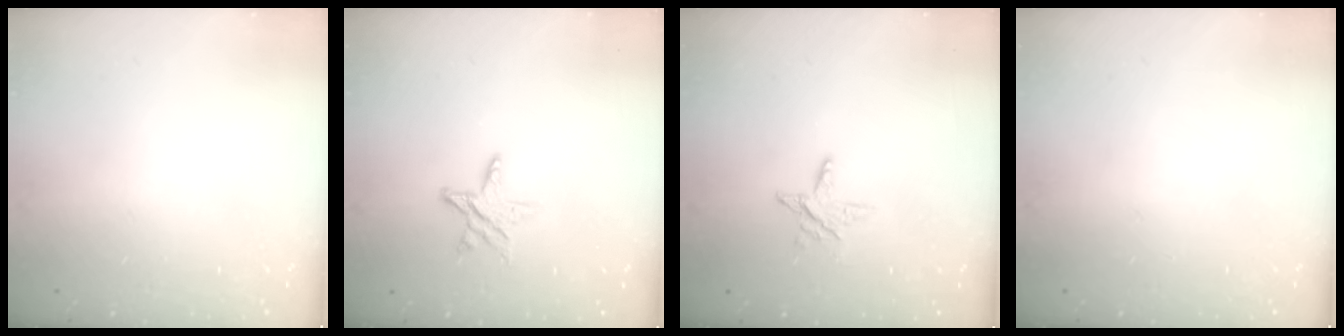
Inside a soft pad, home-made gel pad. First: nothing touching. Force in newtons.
{"total": 7.9, "press": 7.9, "slide": 0.6}
{"total": 5.1, "press": 5.1, "slide": 0.6}
{"total": 0.0}